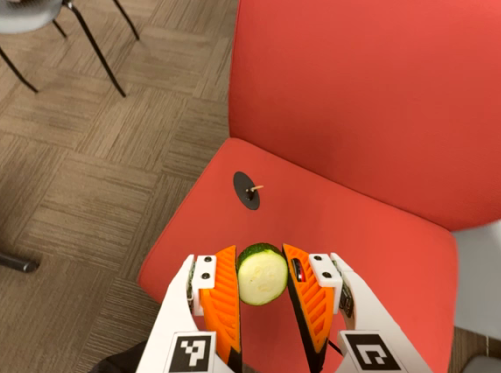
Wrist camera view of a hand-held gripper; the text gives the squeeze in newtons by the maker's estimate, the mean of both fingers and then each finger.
{"total": 9.8, "left": 10.5, "right": 9.0}